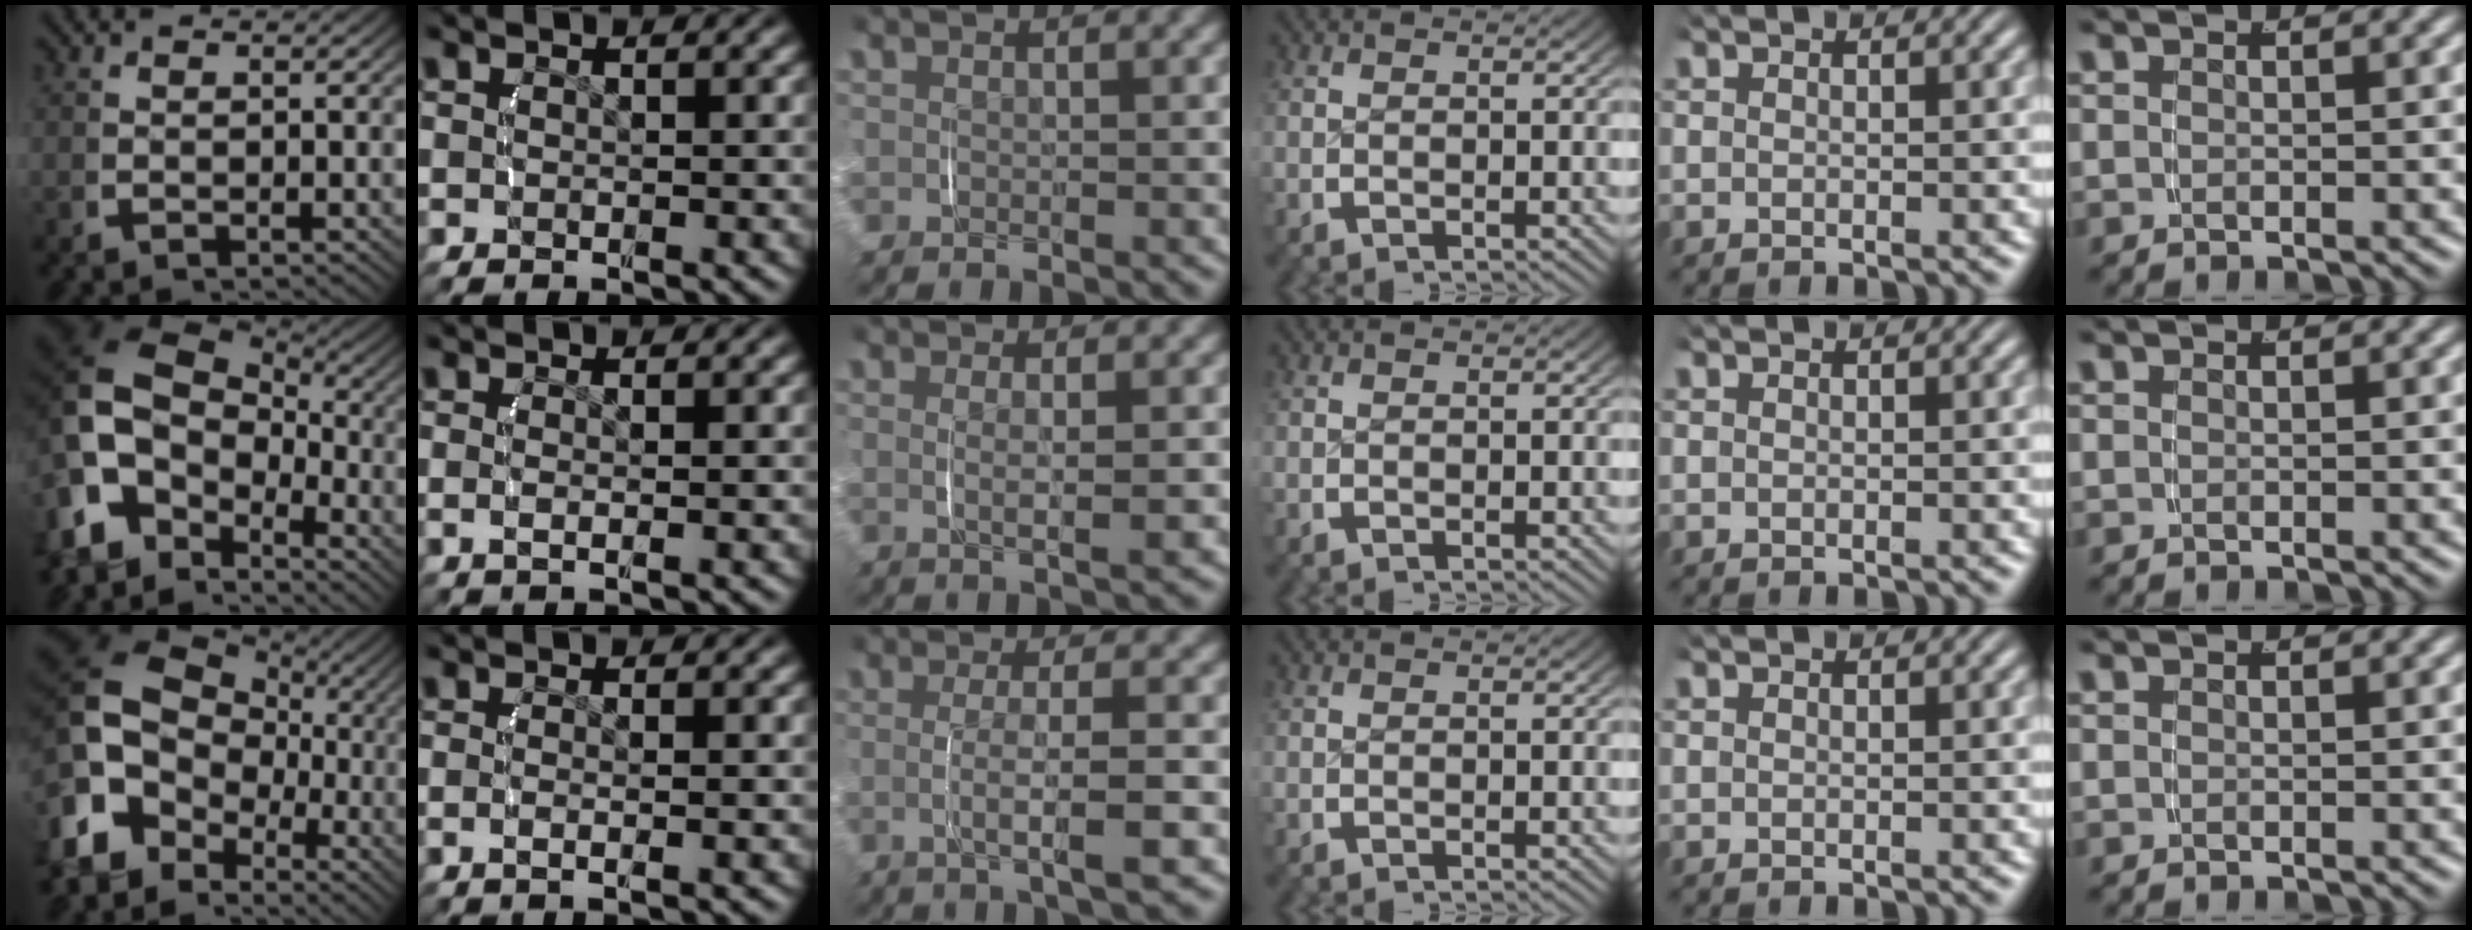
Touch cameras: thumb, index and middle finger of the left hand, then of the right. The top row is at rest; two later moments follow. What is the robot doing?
{"motion": "lift_and_place", "object": "napkin"}